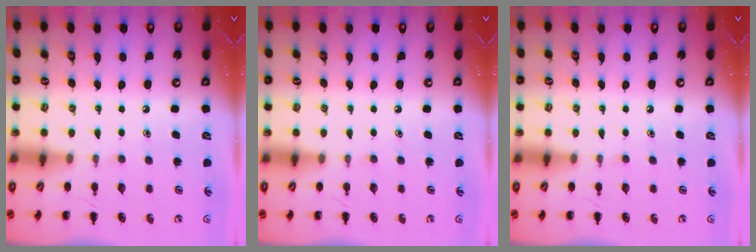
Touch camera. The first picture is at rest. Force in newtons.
{"total": 0.0}
{"total": 0.0}